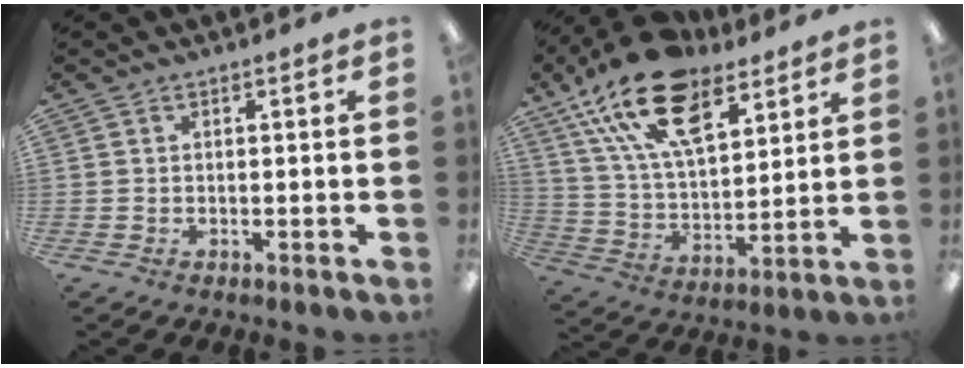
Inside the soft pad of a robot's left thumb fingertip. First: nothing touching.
{"total": 20.8, "force": [13.1, 10.1, 12.6], "torque": [-0.229, -0.055, 0.236]}